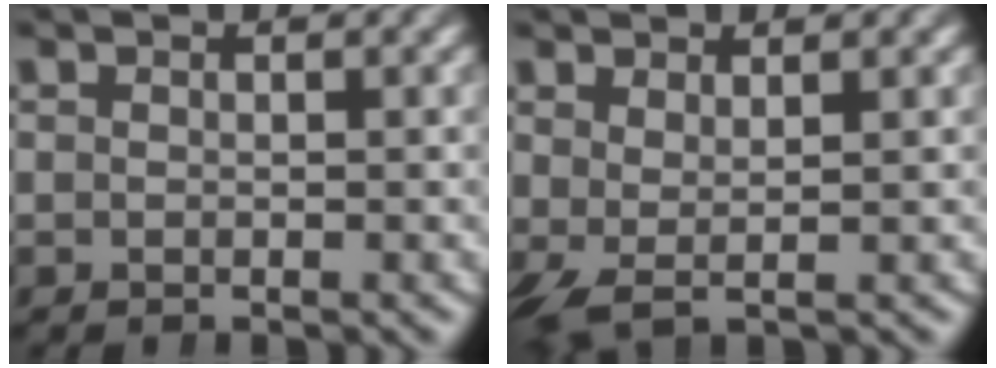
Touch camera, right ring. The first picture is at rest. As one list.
[{"total": 1.3, "force": [0.3, 0.1, 1.3], "torque": [-0.035, -0.013, 0.018]}]